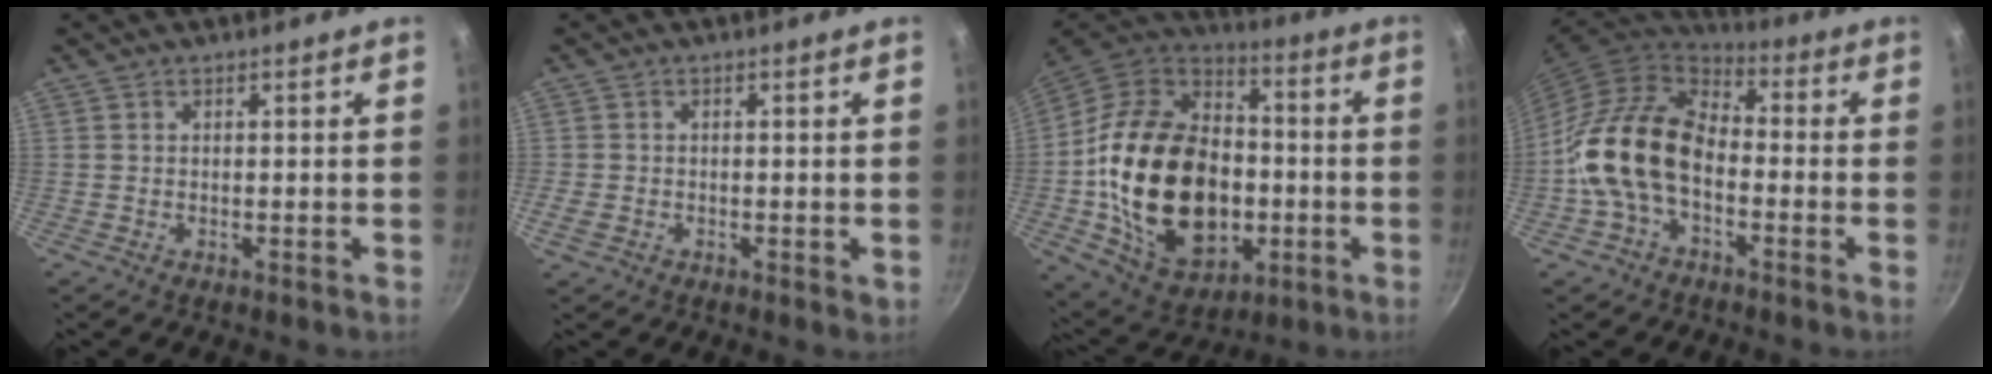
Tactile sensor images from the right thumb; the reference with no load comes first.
{"total": 3.0, "force": [-0.7, 2.2, 1.9], "torque": [-0.031, -0.003, -0.012]}
{"total": 30.4, "force": [-3.5, 20.8, 21.8], "torque": [-0.358, 0.031, -0.047]}
{"total": 16.0, "force": [-3.4, 10.3, 11.7], "torque": [-0.191, 0.044, -0.081]}